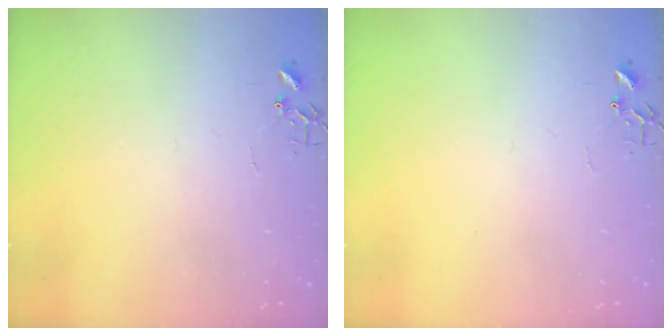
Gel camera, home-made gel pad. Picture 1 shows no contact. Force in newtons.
{"total": 0.0}